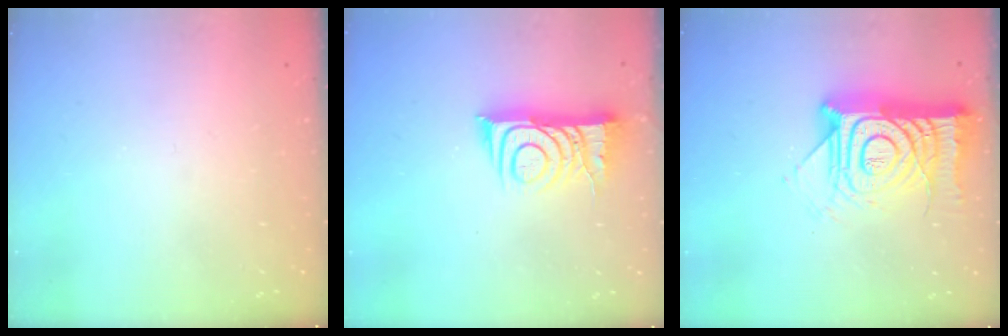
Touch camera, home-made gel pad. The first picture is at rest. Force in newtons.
{"total": 9.9, "press": 9.9, "slide": 0.9}
{"total": 18.3, "press": 18.2, "slide": 1.5}